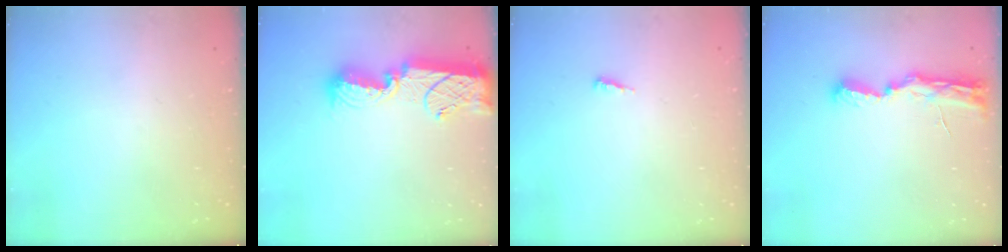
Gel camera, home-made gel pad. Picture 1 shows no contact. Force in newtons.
{"total": 13.7, "press": 13.7, "slide": 1.0}
{"total": 3.1, "press": 3.1, "slide": 0.3}
{"total": 8.3, "press": 8.3, "slide": 1.0}